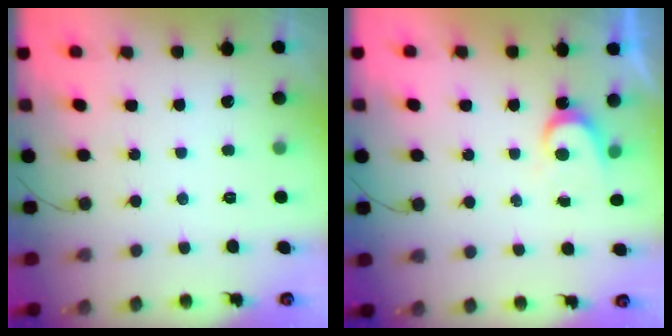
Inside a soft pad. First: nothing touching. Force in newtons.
{"total": 3.7, "press": 3.6, "slide": 0.3}